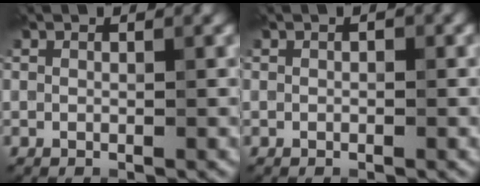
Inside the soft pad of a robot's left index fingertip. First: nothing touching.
{"total": 0.5, "force": [0.0, 0.4, 0.3], "torque": [-0.003, 0.001, 0.001]}